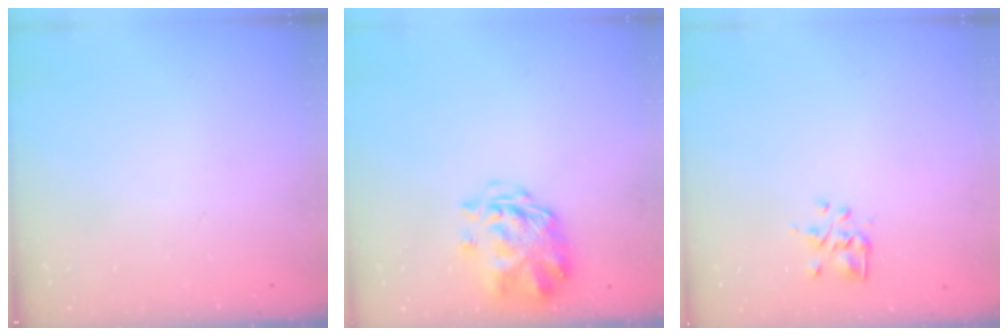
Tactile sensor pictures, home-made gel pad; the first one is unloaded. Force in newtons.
{"total": 3.4, "press": 3.0, "slide": 1.6}
{"total": 2.9, "press": 2.7, "slide": 1.0}